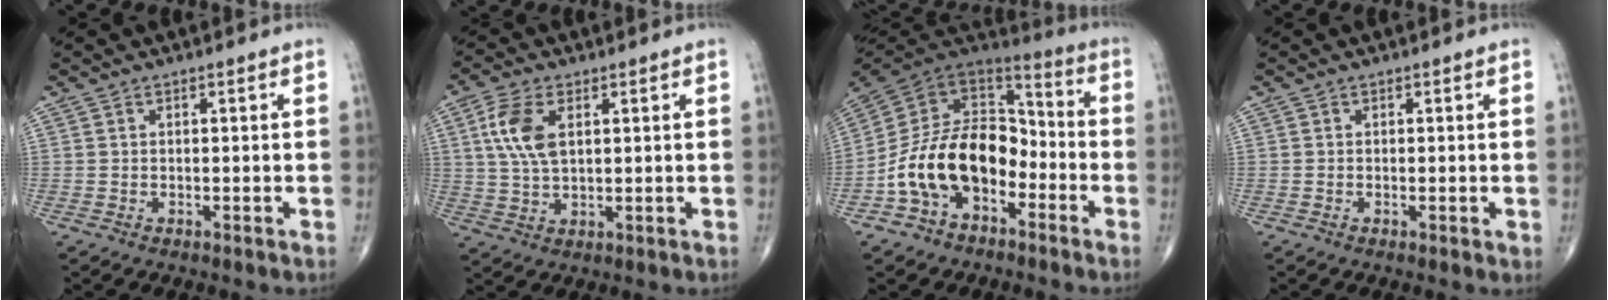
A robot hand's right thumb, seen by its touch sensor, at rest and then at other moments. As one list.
[{"total": 8.2, "force": [2.3, 4.3, 6.6], "torque": [-0.144, -0.001, 0.048]}, {"total": 18.4, "force": [-6.1, 12.1, 12.4], "torque": [-0.188, 0.075, -0.117]}, {"total": 0.8, "force": [0.0, 0.3, 0.7], "torque": [-0.015, -0.004, -0.003]}]